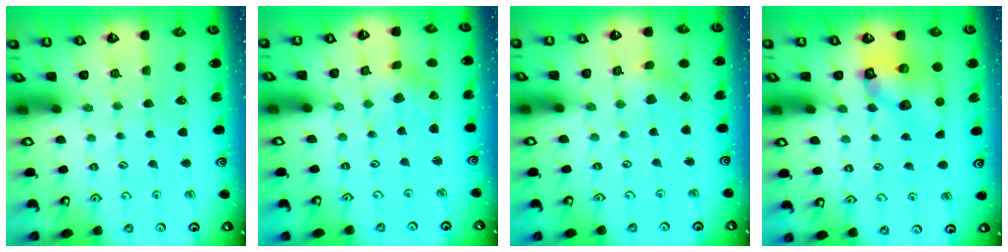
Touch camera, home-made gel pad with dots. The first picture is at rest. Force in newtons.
{"total": 0.7, "press": 0.7, "slide": 0.1}
{"total": 2.0, "press": 1.9, "slide": 0.3}
{"total": 9.4, "press": 9.3, "slide": 1.5}